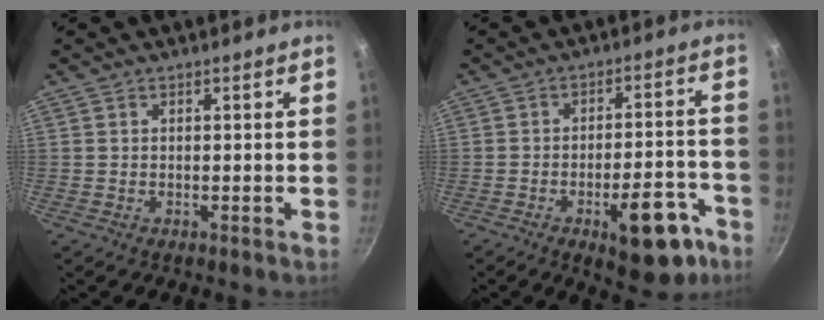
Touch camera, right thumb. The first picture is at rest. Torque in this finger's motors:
{"motor_torque": [3.13, 1.88, 0.94, -0.78, 0.09]}